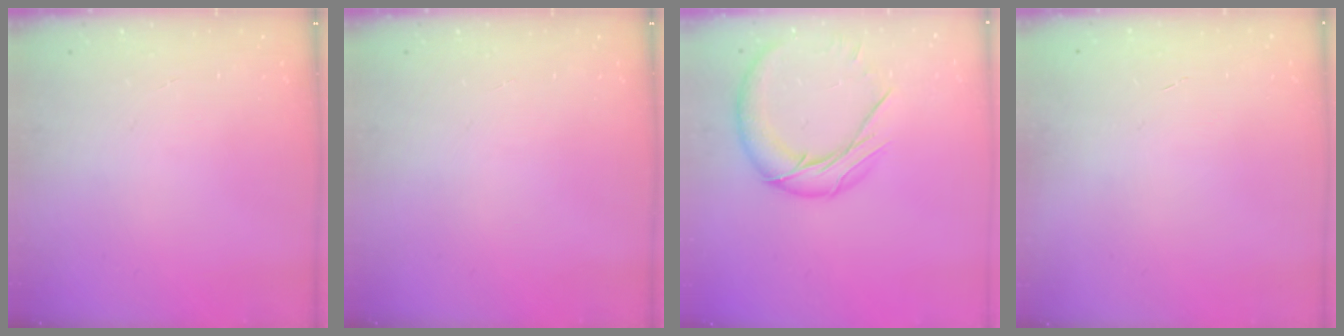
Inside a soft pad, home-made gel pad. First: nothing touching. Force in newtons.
{"total": 0.0}
{"total": 13.3, "press": 13.2, "slide": 1.0}
{"total": 0.0}